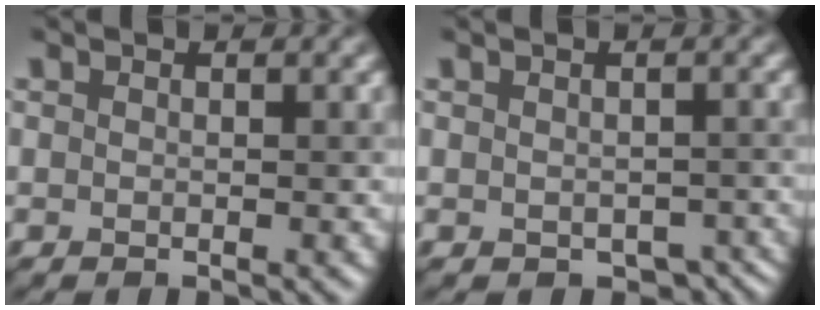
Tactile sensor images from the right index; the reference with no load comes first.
{"total": 3.4, "force": [-1.7, 2.2, 1.9], "torque": [-0.020, -0.021, -0.014]}